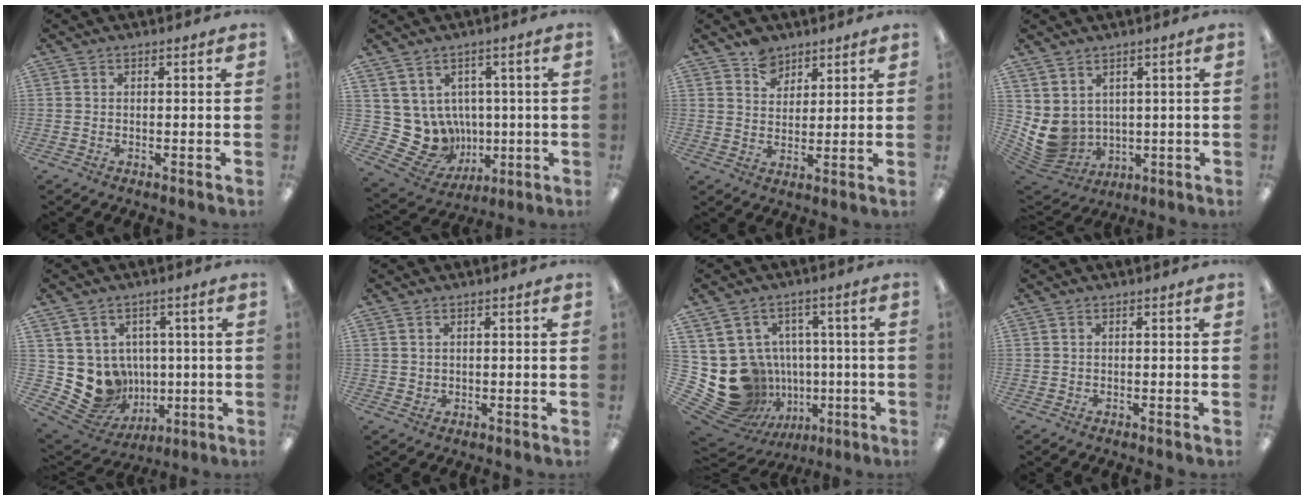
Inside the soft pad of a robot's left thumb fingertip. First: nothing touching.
{"total": 9.5, "force": [0.6, 9.1, 2.7], "torque": [-0.085, -0.030, 0.023]}
{"total": 6.2, "force": [4.6, 3.9, 1.4], "torque": [-0.021, -0.019, 0.084]}
{"total": 7.5, "force": [2.2, 6.7, 2.7], "torque": [-0.094, -0.030, 0.050]}
{"total": 11.4, "force": [-0.8, 11.0, 3.1], "torque": [-0.078, -0.018, 0.008]}
{"total": 1.3, "force": [0.8, 1.0, 0.2], "torque": [-0.005, 0.003, 0.014]}
{"total": 18.5, "force": [-3.3, 16.6, 7.3], "torque": [-0.149, 0.000, -0.007]}
{"total": 0.0}